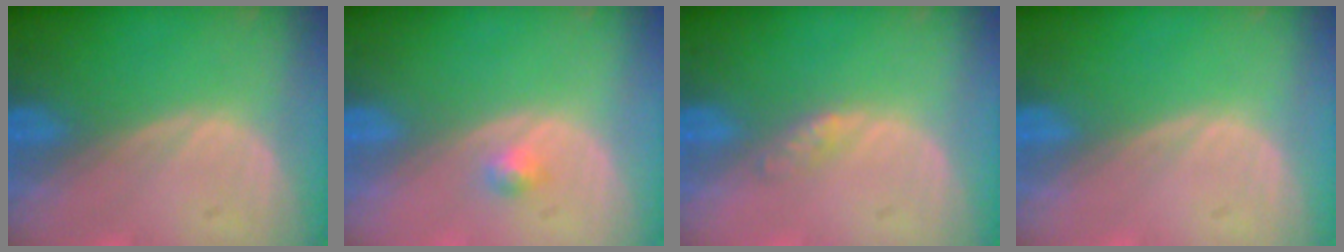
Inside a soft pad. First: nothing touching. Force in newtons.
{"total": 1.5, "press": 1.3, "slide": 0.8}
{"total": 1.4, "press": 1.4, "slide": 0.1}
{"total": 0.0}